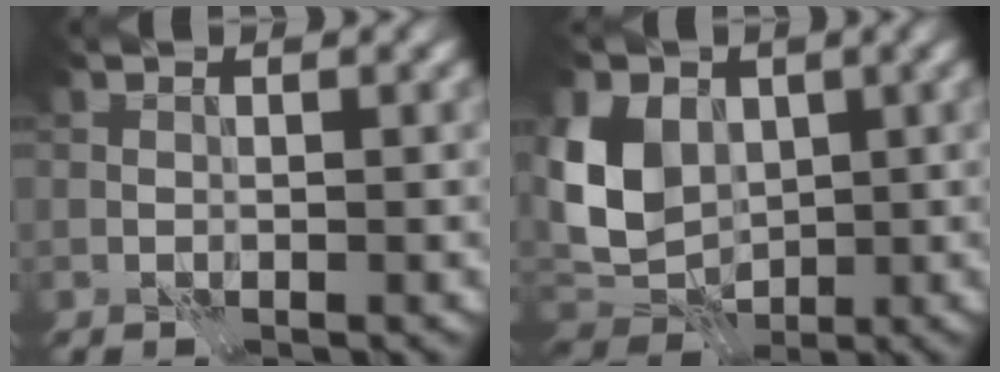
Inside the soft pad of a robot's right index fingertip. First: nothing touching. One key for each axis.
{"total": 7.3, "fx": 1.2, "fy": 5.7, "fz": 4.4, "tx": -0.109, "ty": 0.001, "tz": 0.016}